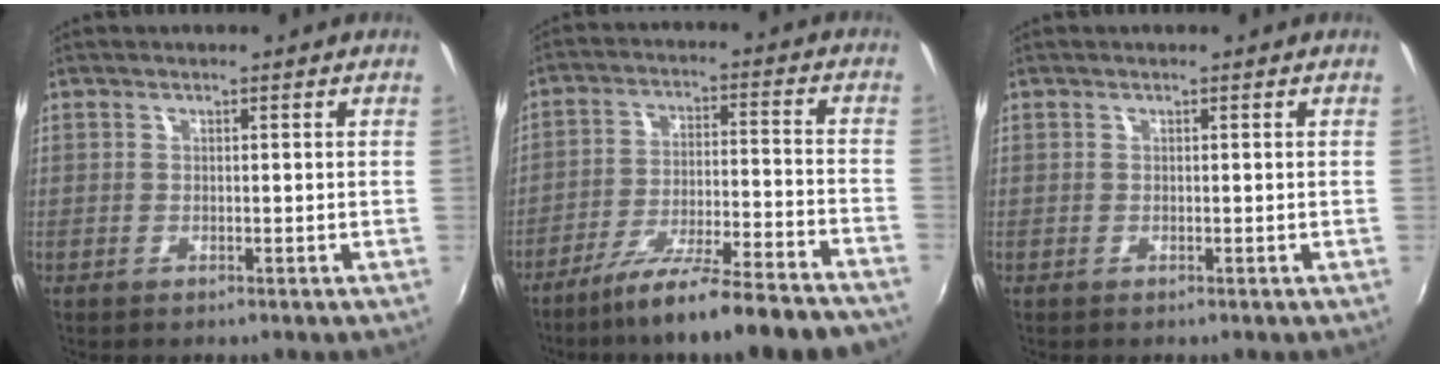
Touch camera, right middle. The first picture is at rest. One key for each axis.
{"total": 19.6, "fx": -16.9, "fy": 0.9, "fz": 9.9, "tx": -0.173, "ty": -0.040, "tz": -0.249}
{"total": 0.0}